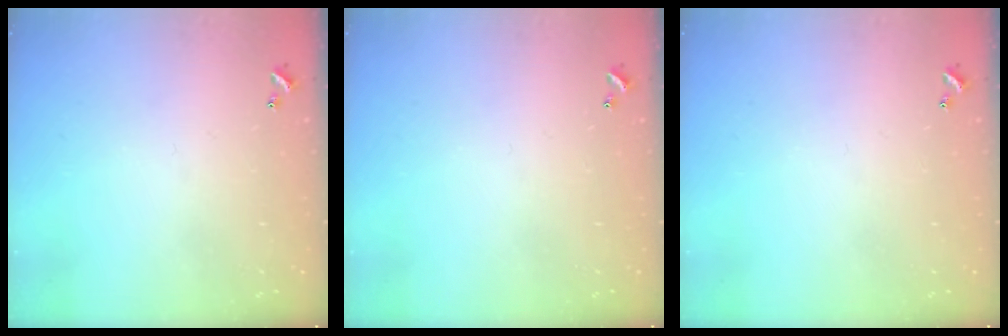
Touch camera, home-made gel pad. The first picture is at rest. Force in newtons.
{"total": 0.0}
{"total": 0.0}